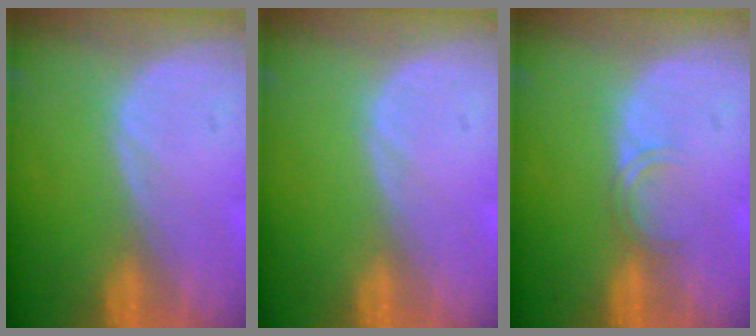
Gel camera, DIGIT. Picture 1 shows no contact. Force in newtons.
{"total": 0.0}
{"total": 1.7, "press": 1.7, "slide": 0.3}